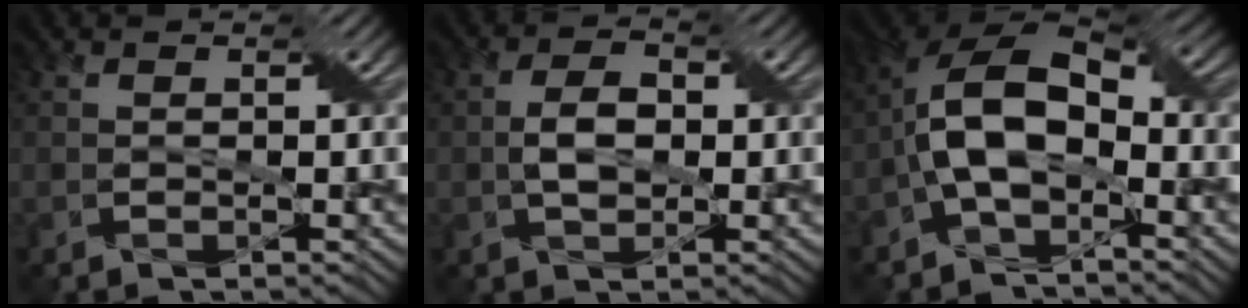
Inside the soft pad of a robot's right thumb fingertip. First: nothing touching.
{"total": 4.0, "force": [-0.2, 2.4, 3.1], "torque": [-0.068, 0.002, -0.004]}
{"total": 10.6, "force": [-2.1, 5.8, 8.6], "torque": [-0.178, 0.017, -0.052]}